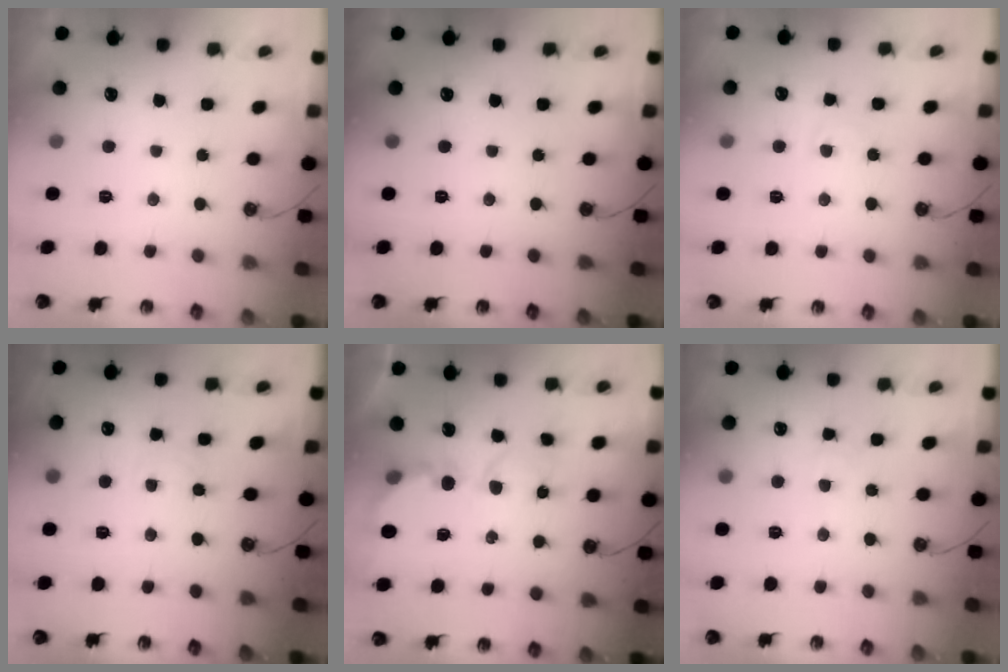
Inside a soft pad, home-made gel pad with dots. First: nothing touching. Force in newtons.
{"total": 0.0}
{"total": 2.8, "press": 2.8, "slide": 0.3}
{"total": 1.9, "press": 1.9, "slide": 0.4}
{"total": 6.3, "press": 6.3, "slide": 0.5}
{"total": 3.0, "press": 3.0, "slide": 0.5}